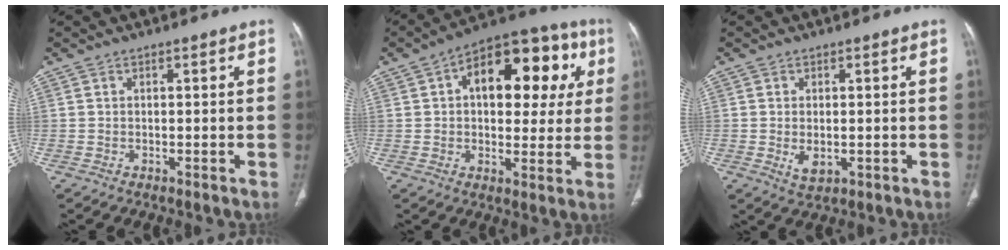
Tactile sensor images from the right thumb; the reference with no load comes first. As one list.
[{"total": 19.9, "force": [5.4, 11.1, 15.7], "torque": [-0.159, 0.023, 0.066]}, {"total": 3.3, "force": [-0.5, 1.9, 2.7], "torque": [-0.048, -0.006, 0.000]}]